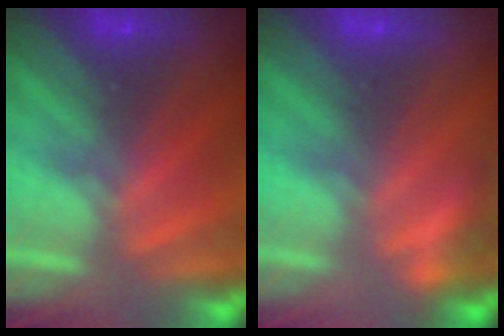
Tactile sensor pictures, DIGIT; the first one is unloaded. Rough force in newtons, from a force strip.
{"total": 2.8}